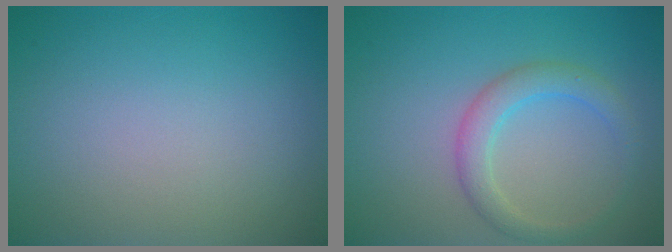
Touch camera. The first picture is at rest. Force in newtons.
{"total": 2.8, "press": 2.8, "slide": 0.1}